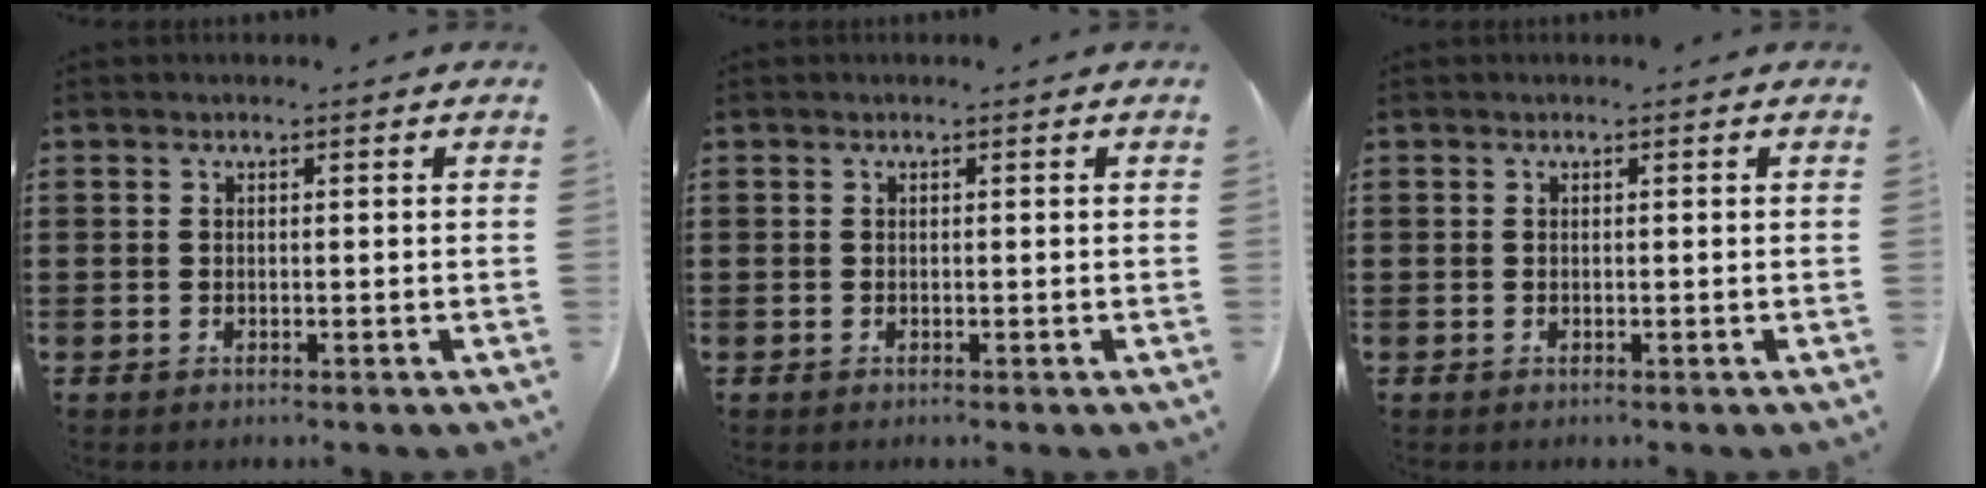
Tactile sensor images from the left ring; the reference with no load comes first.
{"total": 0.0}
{"total": 0.0}